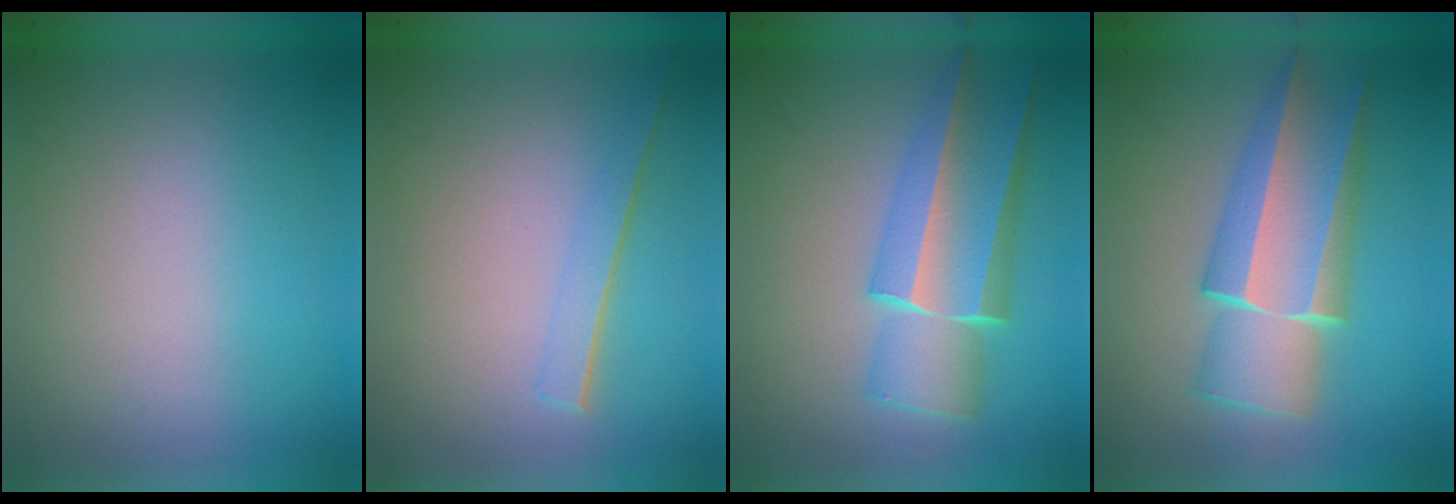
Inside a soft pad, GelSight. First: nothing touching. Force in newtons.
{"total": 1.6}
{"total": 4.7}
{"total": 5.9}